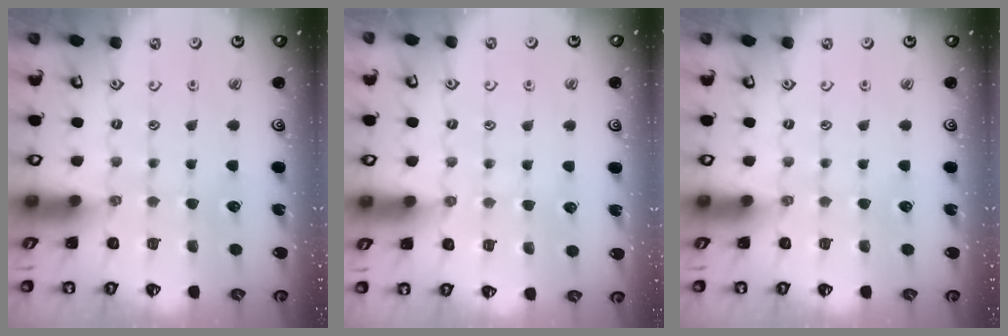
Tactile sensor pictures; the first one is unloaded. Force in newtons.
{"total": 4.7, "press": 4.7, "slide": 0.5}
{"total": 0.0}